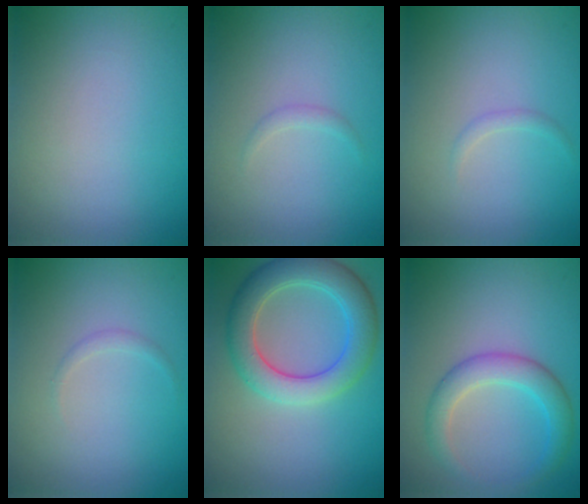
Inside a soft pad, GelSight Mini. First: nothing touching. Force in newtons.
{"total": 0.8, "press": 0.8, "slide": 0.0}
{"total": 0.7, "press": 0.7, "slide": 0.0}
{"total": 0.6, "press": 0.6, "slide": 0.1}
{"total": 5.9, "press": 5.9, "slide": 0.4}
{"total": 3.4, "press": 3.4, "slide": 0.1}